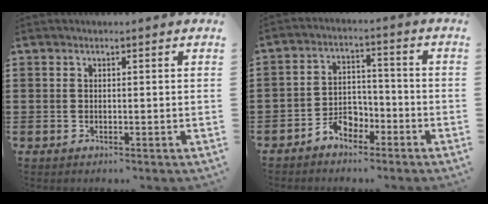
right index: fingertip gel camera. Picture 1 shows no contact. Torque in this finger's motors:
{"motor_torque": [1.29, 0.85, 0.33, 0.07]}